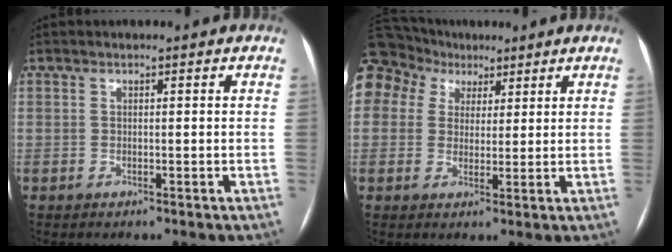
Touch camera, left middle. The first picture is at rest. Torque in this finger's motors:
{"motor_torque": [2.14, 0.00, 1.06, 0.21]}